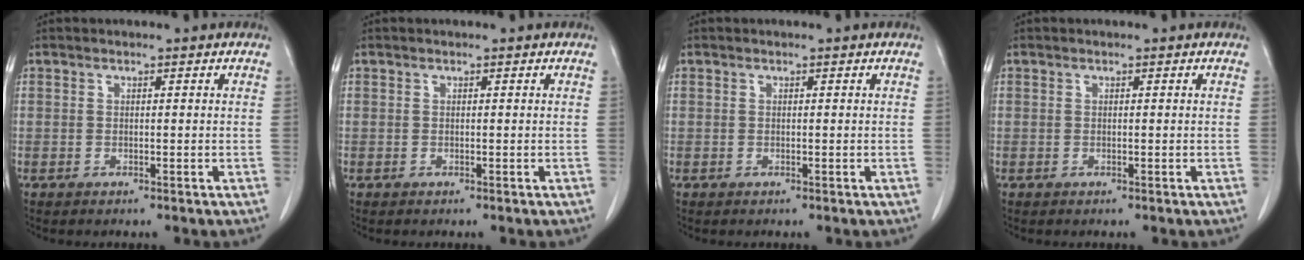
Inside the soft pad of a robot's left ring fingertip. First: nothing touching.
{"total": 0.0}
{"total": 0.0}
{"total": 0.0}